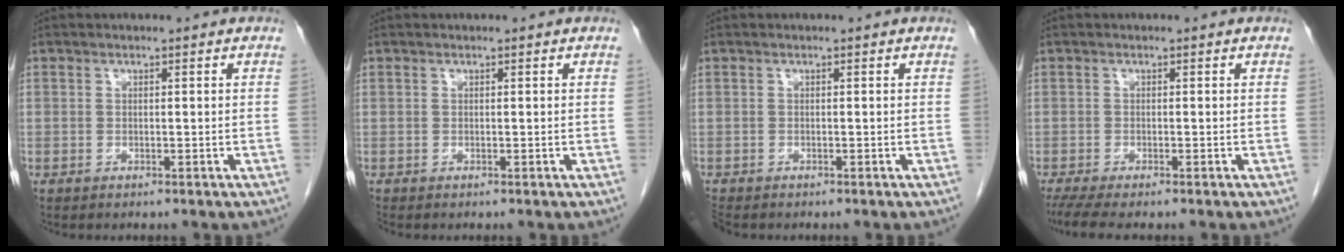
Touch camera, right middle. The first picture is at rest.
{"total": 0.0}
{"total": 2.0, "force": [-1.8, 0.6, 0.6], "torque": [-0.016, -0.007, -0.030]}
{"total": 5.4, "force": [-4.4, 0.6, 3.1], "torque": [-0.049, -0.013, -0.071]}